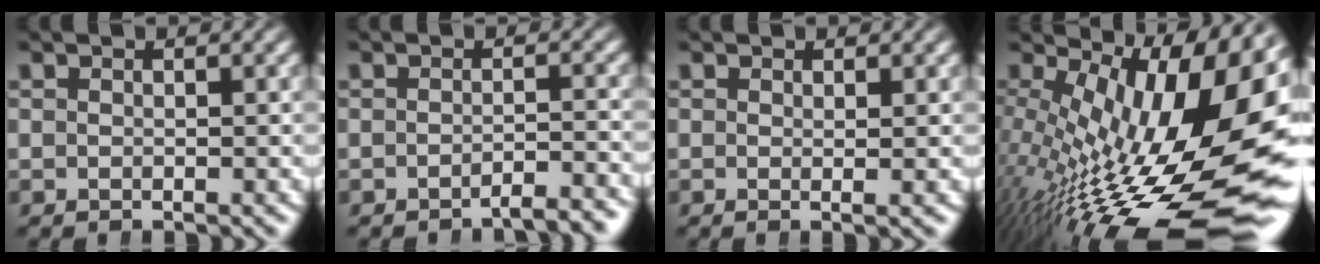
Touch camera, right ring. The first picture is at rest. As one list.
[{"total": 2.2, "force": [-2.0, -0.1, 0.8], "torque": [-0.008, 0.000, -0.035]}, {"total": 0.9, "force": [0.0, -0.3, 0.8], "torque": [-0.017, -0.007, 0.001]}, {"total": 17.5, "force": [-2.5, 8.1, 15.3], "torque": [-0.222, -0.045, -0.002]}]